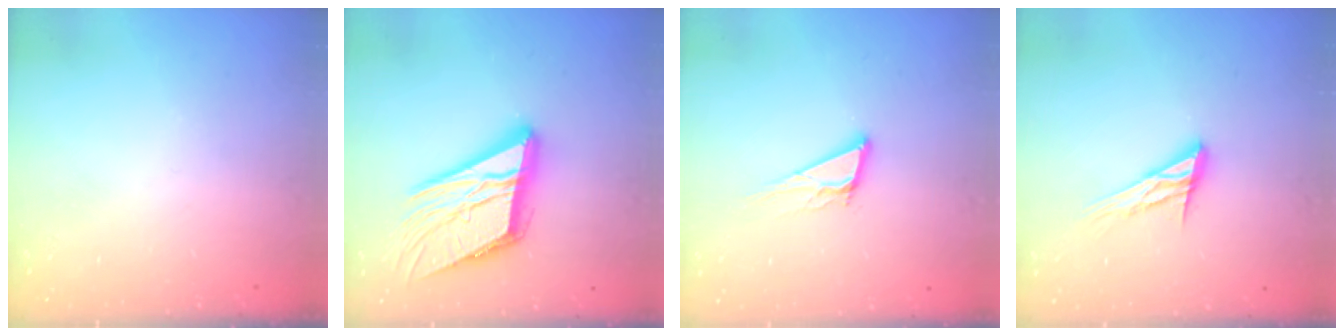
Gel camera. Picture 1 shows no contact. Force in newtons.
{"total": 19.1, "press": 18.9, "slide": 2.6}
{"total": 10.8, "press": 10.5, "slide": 2.6}
{"total": 12.0, "press": 12.0, "slide": 1.0}